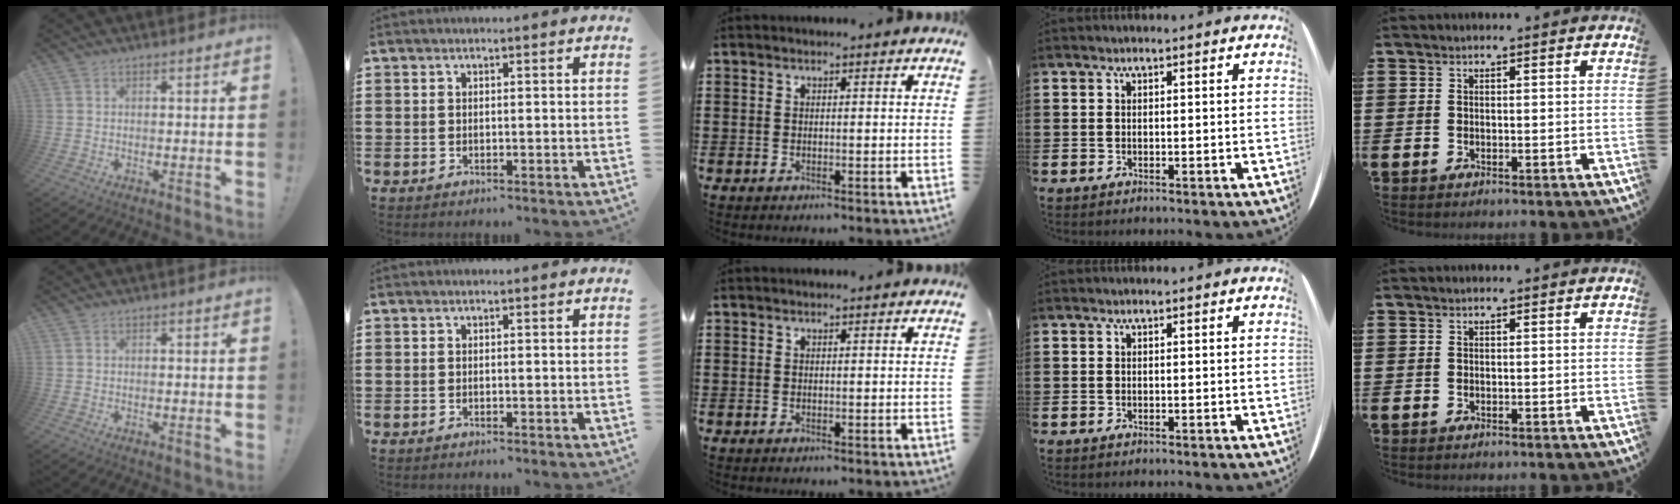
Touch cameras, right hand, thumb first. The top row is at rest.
{}